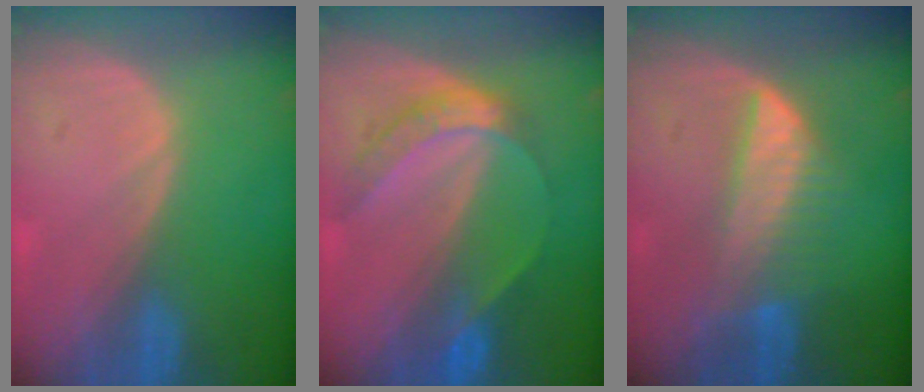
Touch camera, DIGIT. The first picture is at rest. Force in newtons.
{"total": 6.7, "press": 5.5, "slide": 3.9}
{"total": 6.3, "press": 6.3, "slide": 0.2}